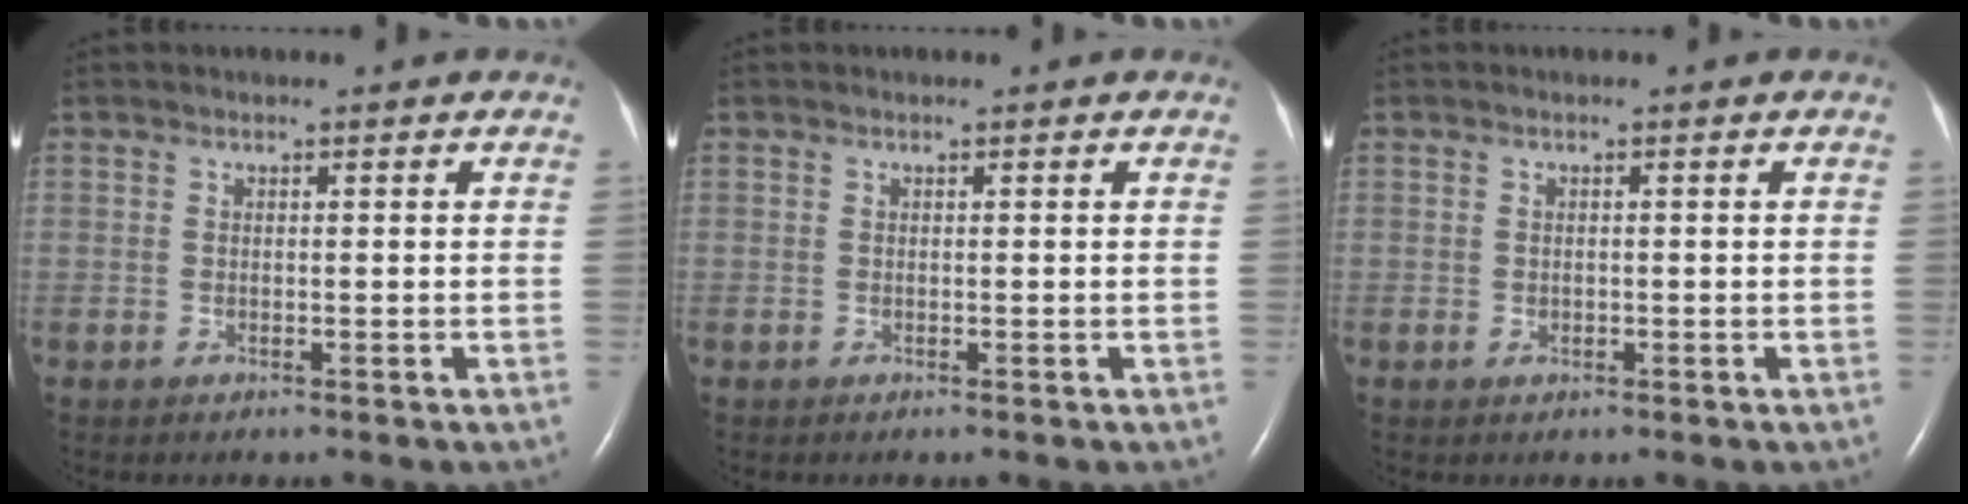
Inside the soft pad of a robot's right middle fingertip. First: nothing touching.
{"total": 0.0}
{"total": 0.9, "force": [-0.2, 0.7, 0.5], "torque": [-0.011, 0.000, -0.001]}